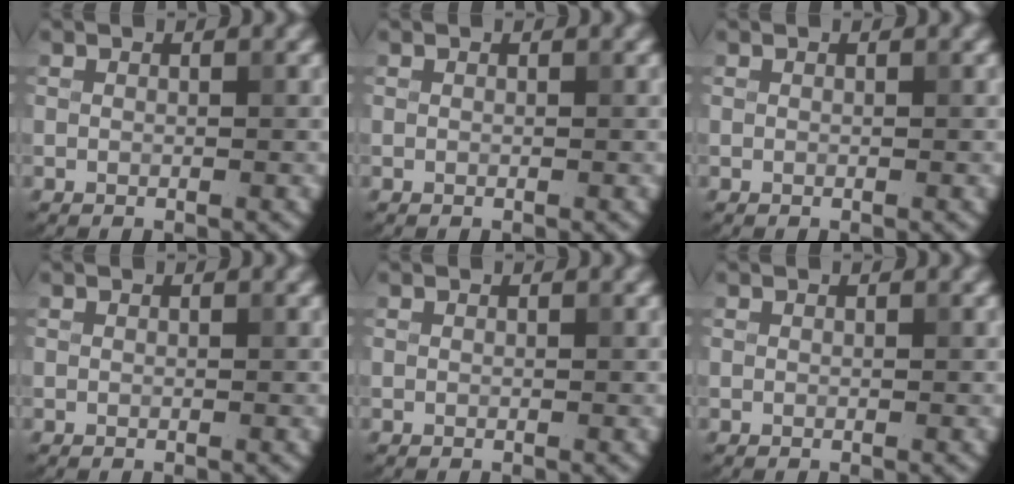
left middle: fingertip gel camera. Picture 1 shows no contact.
{"total": 0.0}
{"total": 0.0}
{"total": 0.0}
{"total": 0.0}
{"total": 0.0}